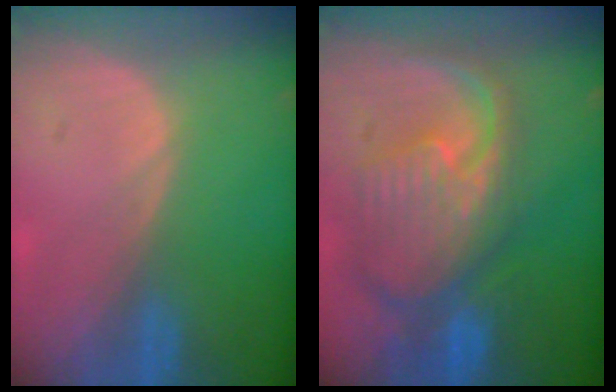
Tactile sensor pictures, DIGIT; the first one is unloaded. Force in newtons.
{"total": 11.6, "press": 10.1, "slide": 5.8}